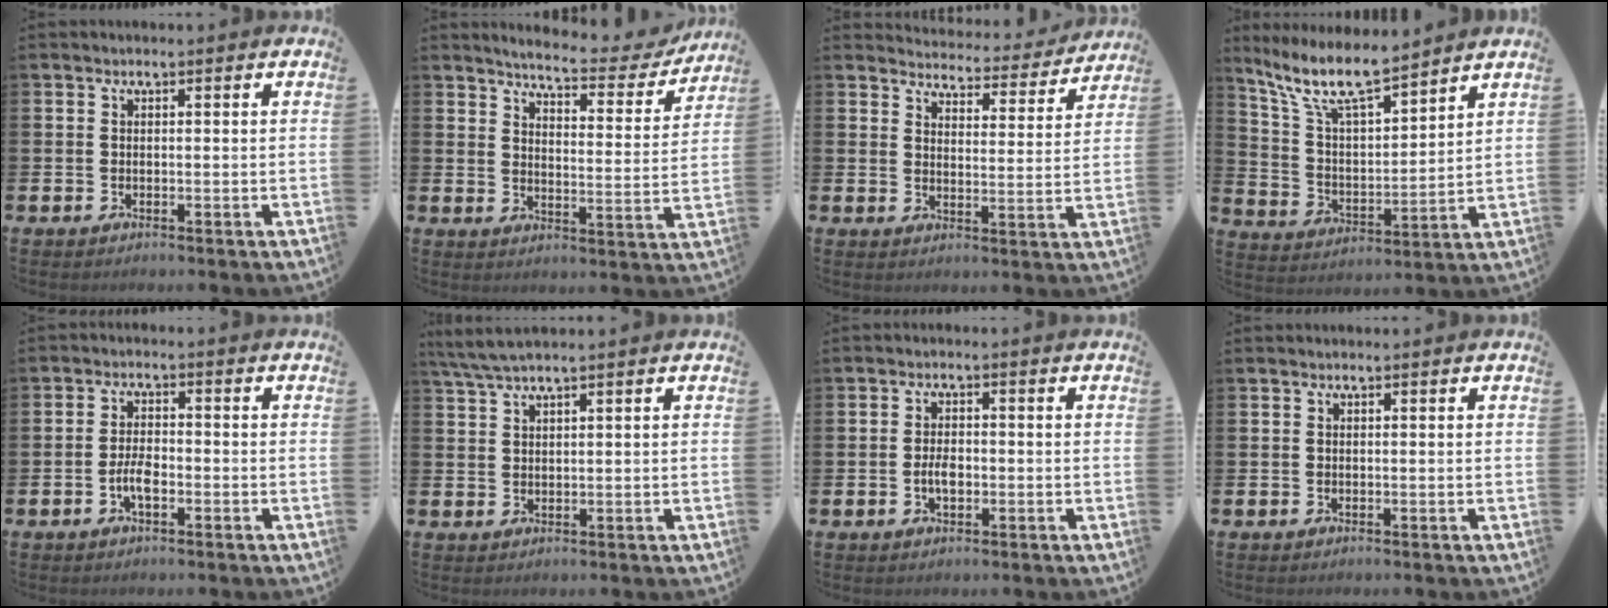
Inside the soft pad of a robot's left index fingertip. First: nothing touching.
{"total": 5.6, "force": [5.3, 0.7, 1.6], "torque": [-0.042, -0.040, 0.086]}
{"total": 4.2, "force": [4.1, 0.7, 0.3], "torque": [-0.014, -0.039, 0.065]}
{"total": 10.2, "force": [8.7, 2.0, 5.0], "torque": [-0.132, -0.041, 0.156]}
{"total": 3.2, "force": [-1.1, 1.3, 2.7], "torque": [-0.062, 0.005, -0.022]}
{"total": 3.3, "force": [2.8, 0.1, 1.8], "torque": [-0.044, -0.001, 0.052]}
{"total": 2.7, "force": [-0.5, 1.5, 2.2], "torque": [-0.032, -0.001, -0.012]}
{"total": 0.0}